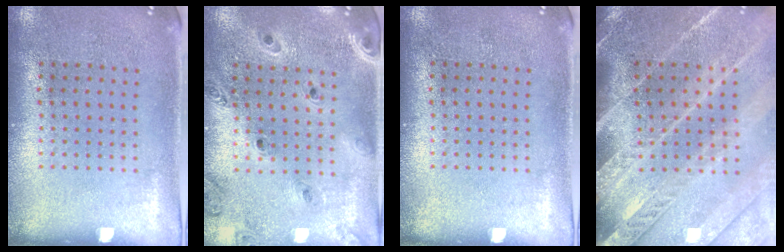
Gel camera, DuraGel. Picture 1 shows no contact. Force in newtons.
{"total": 1.3, "press": 1.3, "slide": 0.1}
{"total": 0.0}
{"total": 3.8, "press": 3.2, "slide": 2.1}